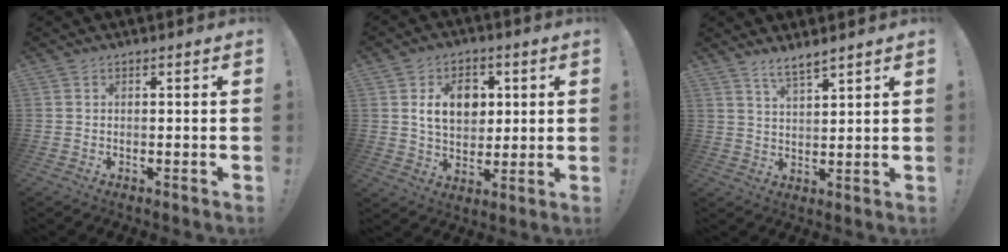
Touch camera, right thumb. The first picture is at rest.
{"total": 12.0, "force": [3.5, 9.1, 7.0], "torque": [-0.097, -0.002, 0.067]}
{"total": 5.1, "force": [4.5, 0.8, 2.3], "torque": [-0.047, -0.027, 0.081]}